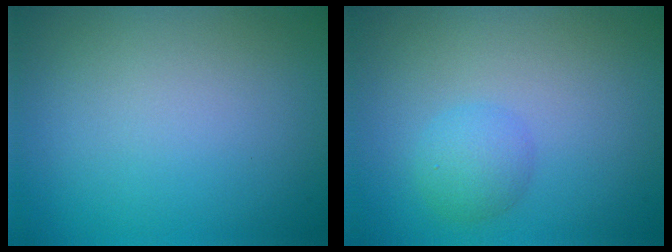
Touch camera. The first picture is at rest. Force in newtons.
{"total": 2.1, "press": 2.1, "slide": 0.1}